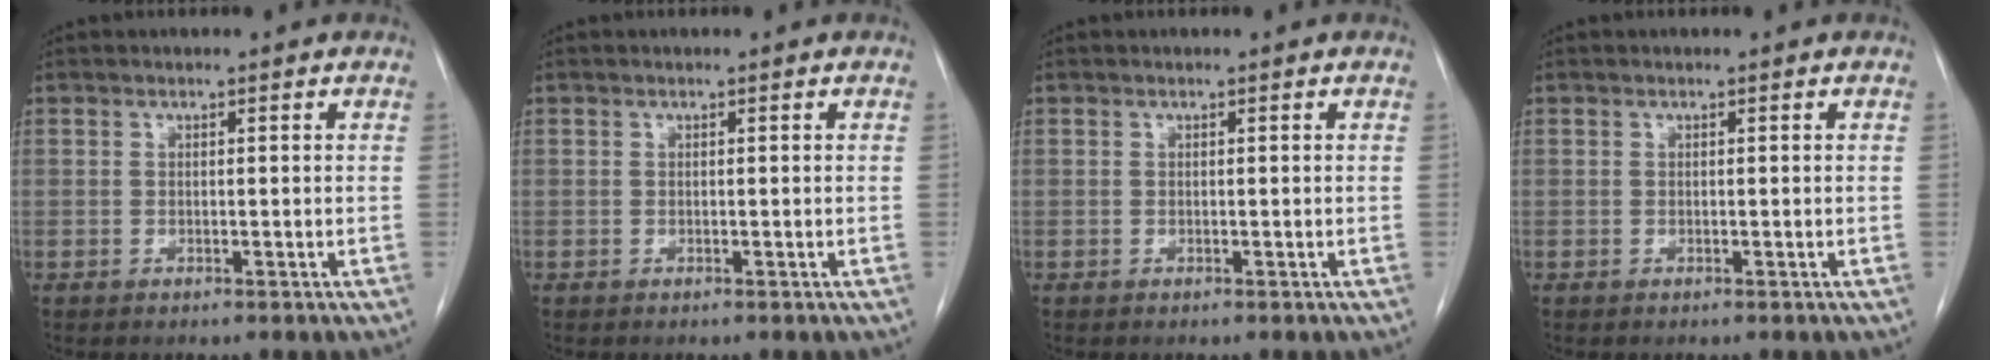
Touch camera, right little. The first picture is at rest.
{"total": 0.0}
{"total": 0.0}
{"total": 0.0}